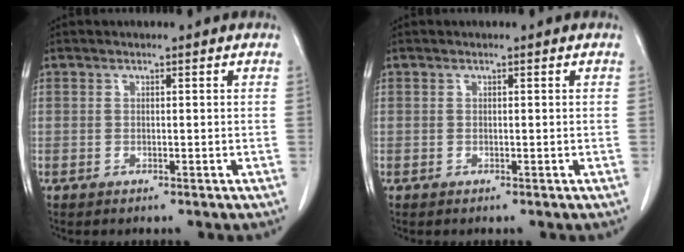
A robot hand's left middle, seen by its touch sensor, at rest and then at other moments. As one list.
[{"total": 0.0}]